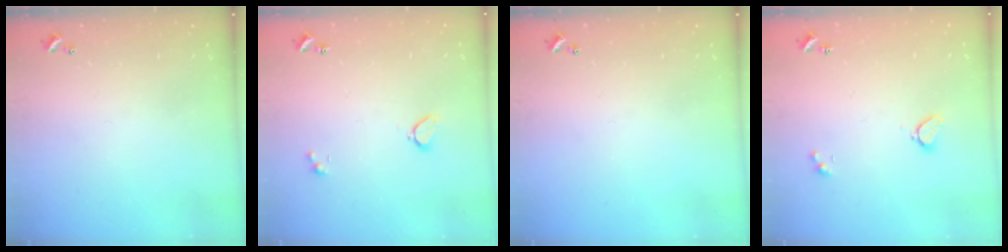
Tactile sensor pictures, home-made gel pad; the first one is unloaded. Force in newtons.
{"total": 1.9, "press": 1.9, "slide": 0.6}
{"total": 0.0}
{"total": 2.1, "press": 2.0, "slide": 0.5}